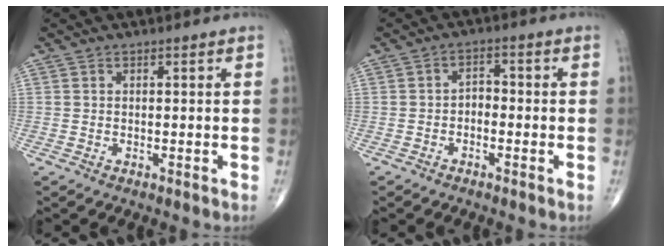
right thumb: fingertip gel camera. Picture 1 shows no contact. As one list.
[{"total": 2.6, "force": [-1.0, 1.7, 1.7], "torque": [-0.018, 0.018, -0.024]}]